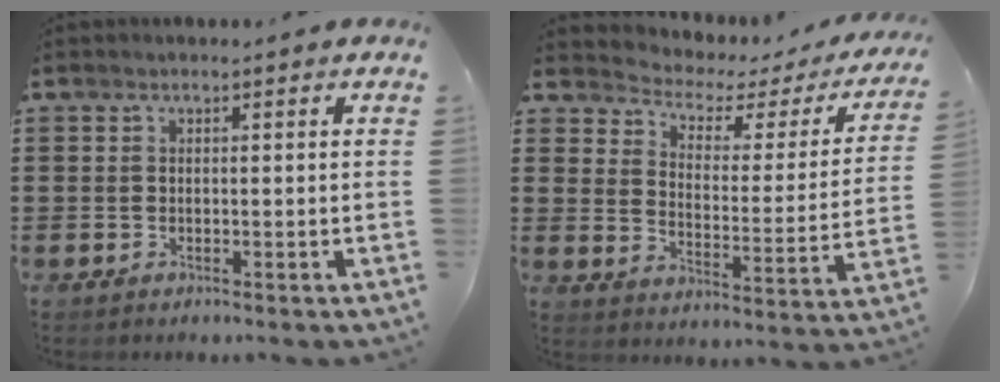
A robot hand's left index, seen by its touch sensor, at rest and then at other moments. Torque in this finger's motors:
{"motor_torque": [-0.68, -1.48, 0.10, -0.01]}